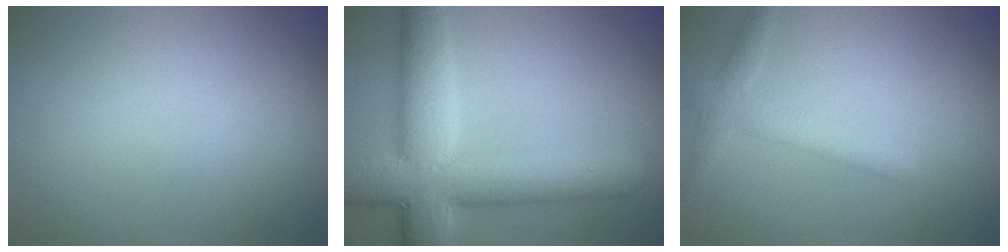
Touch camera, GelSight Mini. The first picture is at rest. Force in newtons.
{"total": 9.7, "press": 9.7, "slide": 0.4}
{"total": 2.5, "press": 2.5, "slide": 0.1}